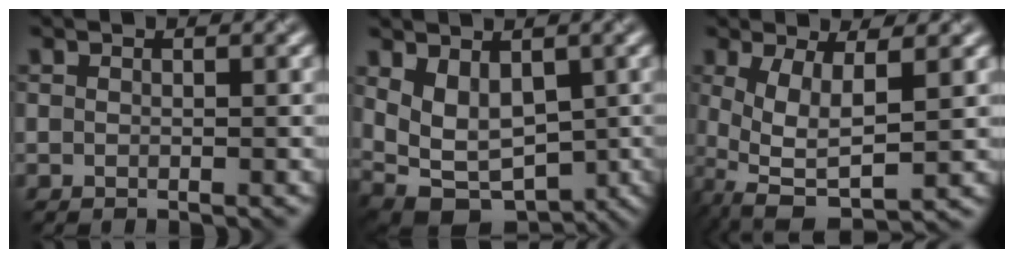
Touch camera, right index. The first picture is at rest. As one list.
[{"total": 4.3, "force": [0.4, 2.9, 3.1], "torque": [-0.072, -0.012, 0.019]}, {"total": 5.3, "force": [-0.3, 1.9, 5.0], "torque": [-0.116, -0.003, -0.001]}]